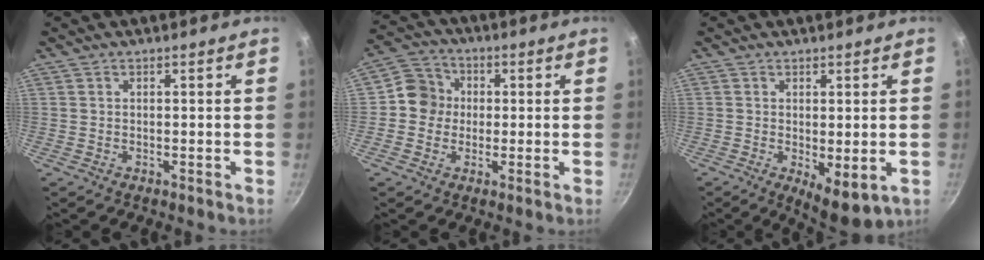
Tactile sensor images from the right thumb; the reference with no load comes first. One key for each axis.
{"total": 7.1, "fx": 0.0, "fy": 6.7, "fz": 2.4, "tx": -0.006, "ty": 0.016, "tz": -0.020}
{"total": 6.4, "fx": -0.8, "fy": 2.6, "fz": 5.8, "tx": -0.074, "ty": -0.015, "tz": -0.001}